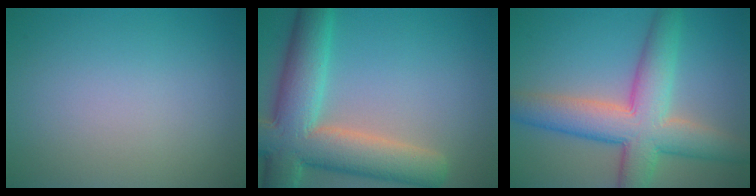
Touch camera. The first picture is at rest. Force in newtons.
{"total": 10.2, "press": 10.2, "slide": 0.9}
{"total": 8.5, "press": 8.5, "slide": 0.3}